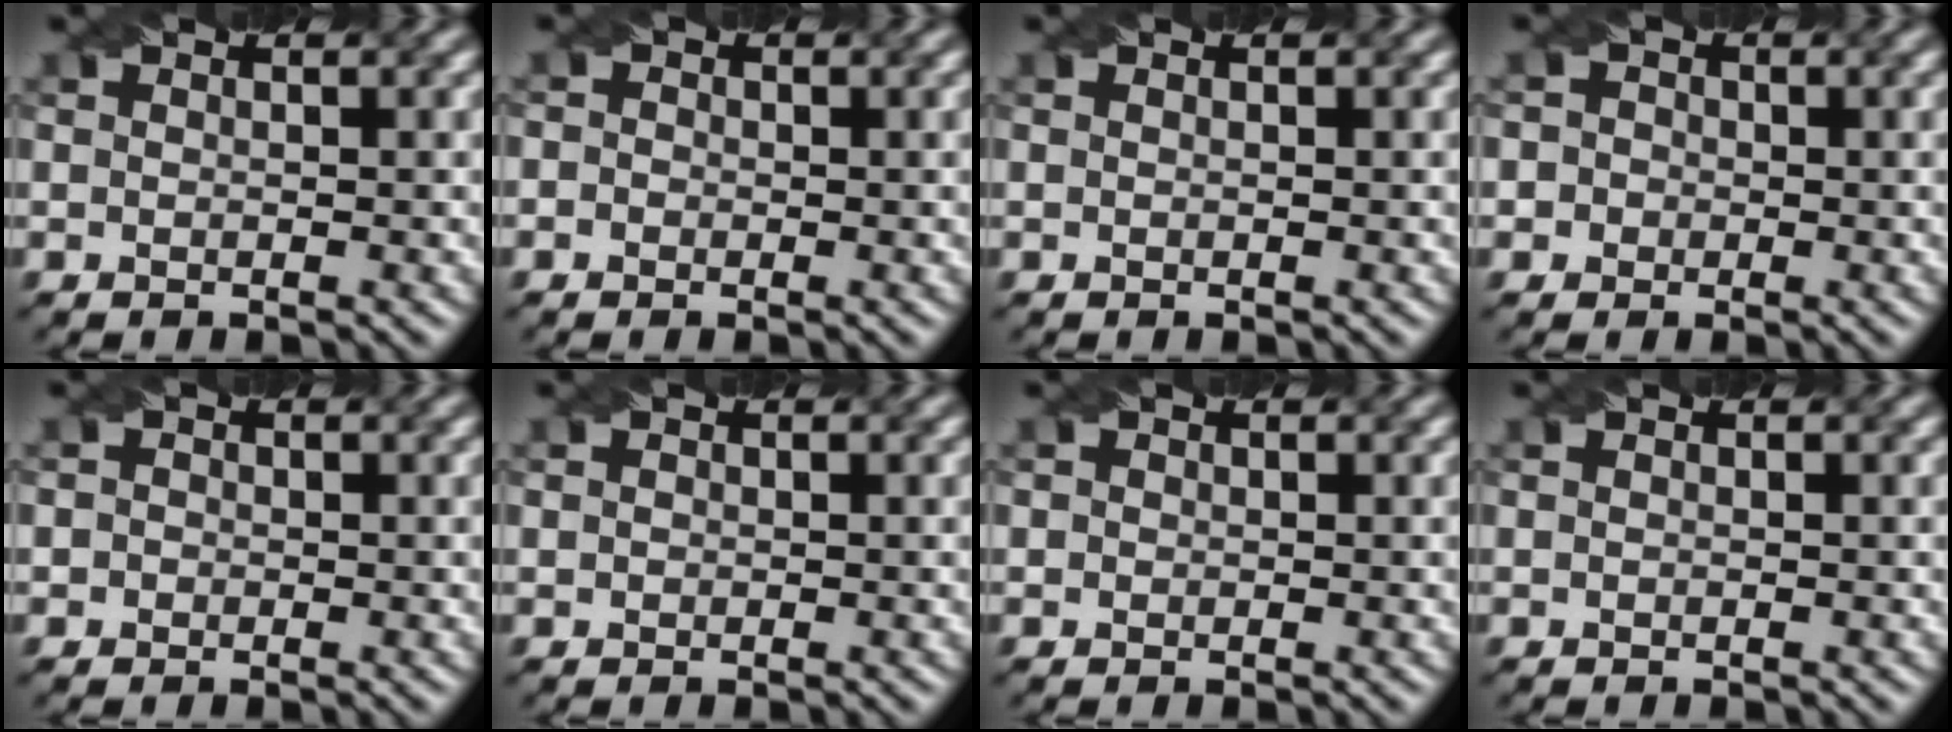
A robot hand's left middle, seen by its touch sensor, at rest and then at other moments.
{"total": 1.3, "force": [0.0, 1.2, 0.5], "torque": [-0.001, 0.000, -0.014]}
{"total": 0.0}
{"total": 3.1, "force": [0.6, 2.9, 1.0], "torque": [0.014, 0.024, -0.015]}
{"total": 1.5, "force": [0.3, 1.4, 0.5], "torque": [0.007, 0.007, -0.010]}
{"total": 0.7, "force": [0.2, 0.7, 0.2], "torque": [-0.002, 0.000, -0.002]}
{"total": 0.8, "force": [0.3, 0.7, 0.2], "torque": [-0.002, 0.001, -0.003]}
{"total": 0.0}